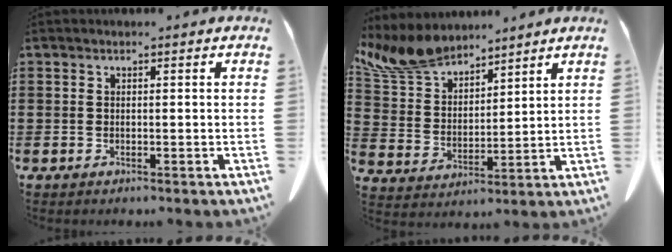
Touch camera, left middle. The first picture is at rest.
{"total": 9.3, "force": [7.9, 3.5, 3.3], "torque": [-0.100, -0.027, 0.150]}